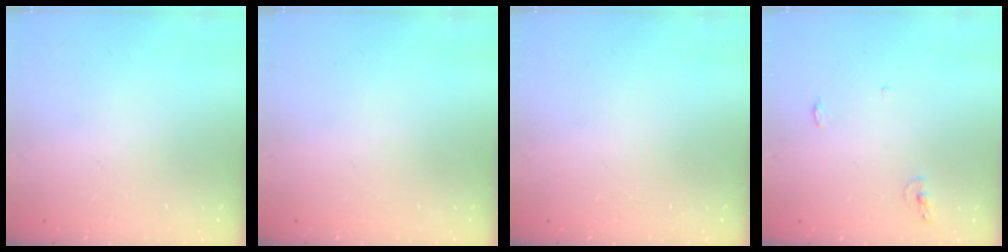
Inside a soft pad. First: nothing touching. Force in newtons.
{"total": 0.0}
{"total": 0.0}
{"total": 5.0, "press": 4.8, "slide": 1.5}